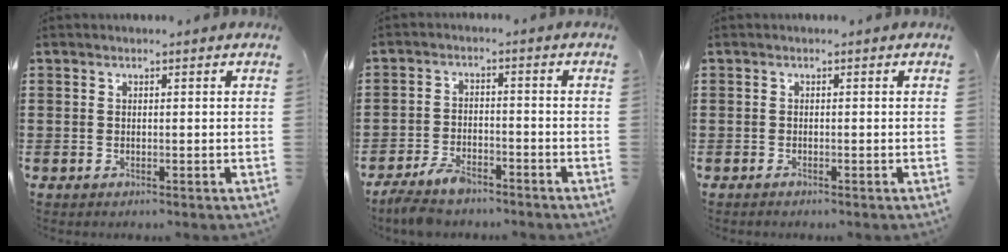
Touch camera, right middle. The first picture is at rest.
{"total": 4.2, "force": [-3.7, 1.1, 1.6], "torque": [-0.042, 0.001, -0.078]}
{"total": 0.5, "force": [-0.4, 0.1, 0.3], "torque": [-0.007, -0.004, -0.007]}